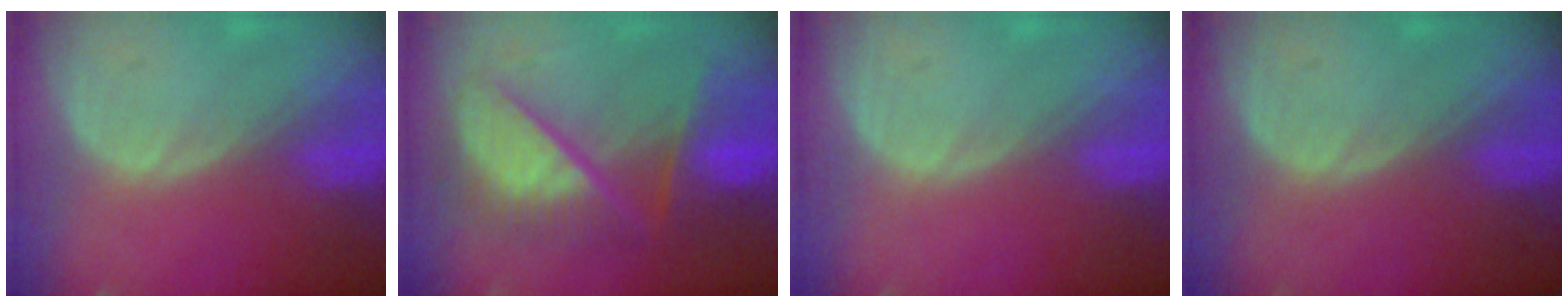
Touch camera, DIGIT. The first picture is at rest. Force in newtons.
{"total": 9.9, "press": 9.9, "slide": 1.0}
{"total": 0.0}
{"total": 0.0}